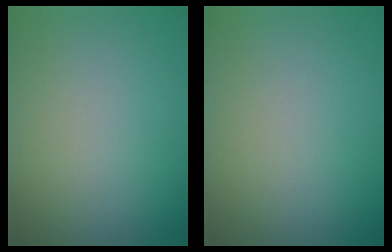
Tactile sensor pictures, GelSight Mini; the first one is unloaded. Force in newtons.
{"total": 0.0}